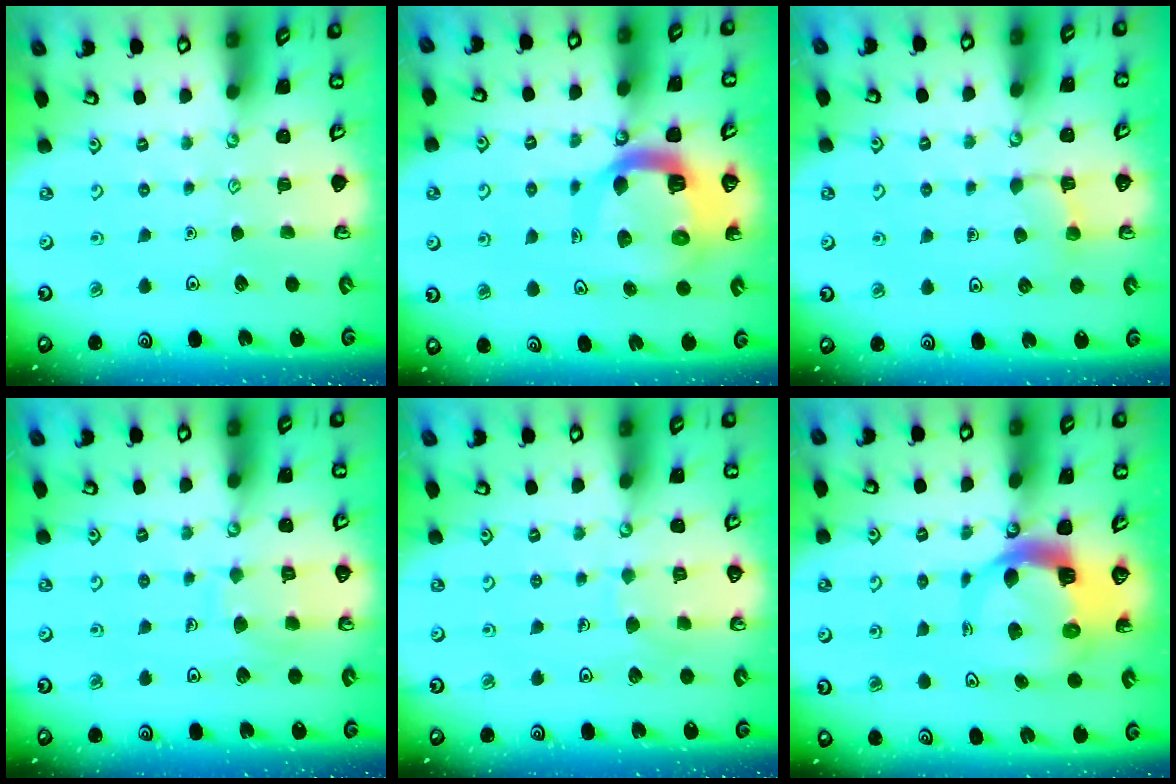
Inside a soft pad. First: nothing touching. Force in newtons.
{"total": 13.6, "press": 13.5, "slide": 1.6}
{"total": 3.5, "press": 3.5, "slide": 0.6}
{"total": 7.7, "press": 7.7, "slide": 0.8}
{"total": 4.8, "press": 4.8, "slide": 0.1}
{"total": 8.2, "press": 8.1, "slide": 1.1}